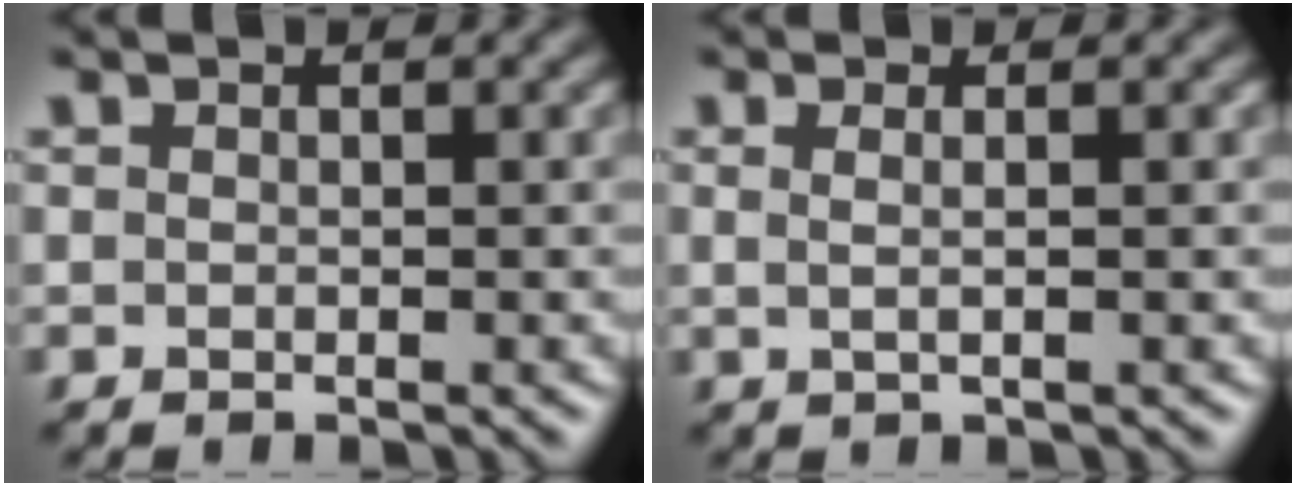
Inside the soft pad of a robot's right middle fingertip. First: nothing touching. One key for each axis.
{"total": 1.5, "fx": 0.5, "fy": 0.6, "fz": 1.3, "tx": -0.012, "ty": -0.007, "tz": -0.003}